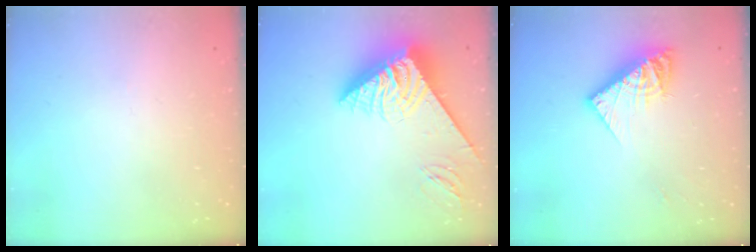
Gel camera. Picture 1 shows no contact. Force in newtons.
{"total": 12.9, "press": 12.8, "slide": 1.3}
{"total": 12.6, "press": 12.5, "slide": 1.4}